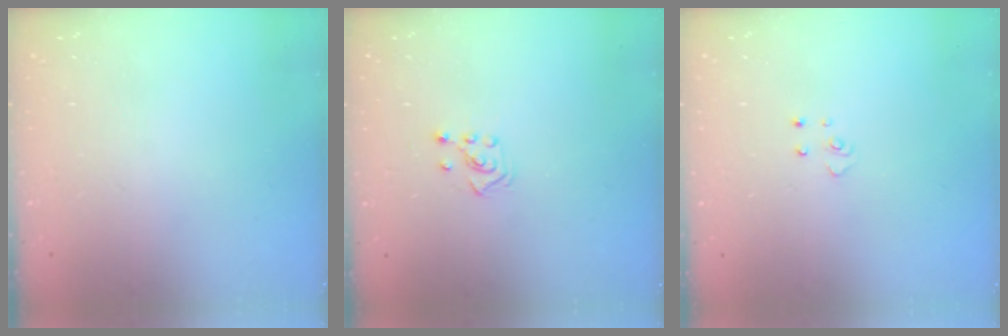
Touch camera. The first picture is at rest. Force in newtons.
{"total": 3.4, "press": 3.4, "slide": 0.6}
{"total": 3.8, "press": 3.8, "slide": 0.4}